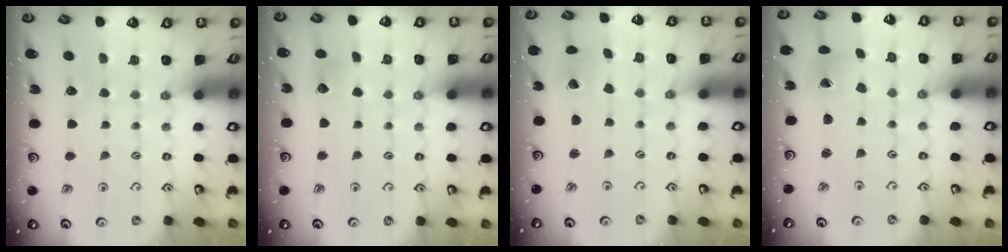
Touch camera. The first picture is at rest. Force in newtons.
{"total": 3.9, "press": 3.8, "slide": 0.5}
{"total": 2.2, "press": 2.2, "slide": 0.3}
{"total": 1.3, "press": 1.3, "slide": 0.1}